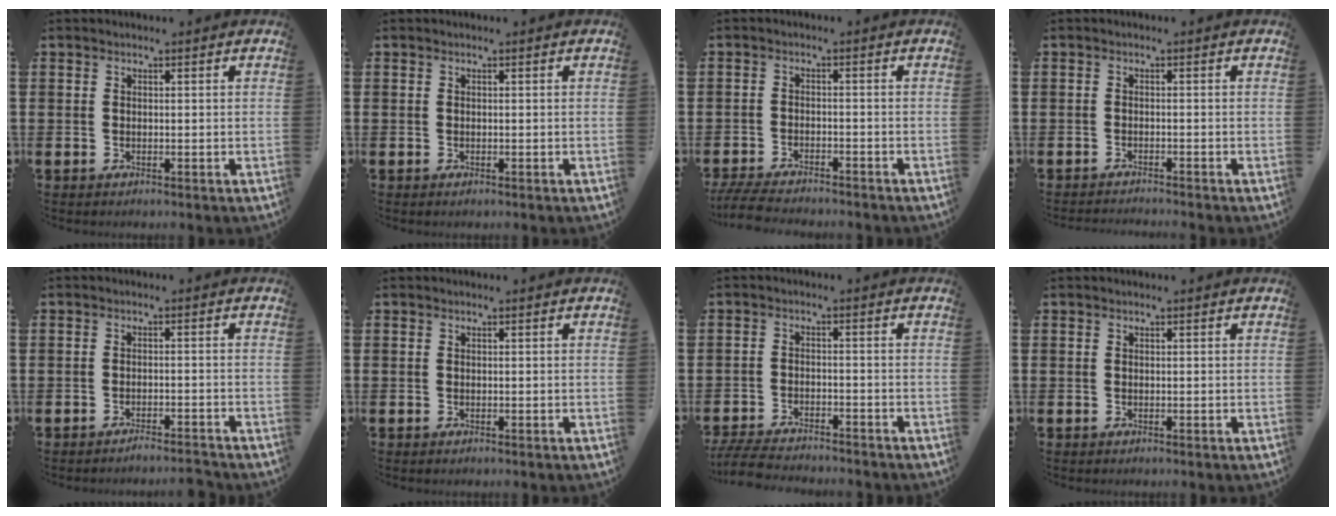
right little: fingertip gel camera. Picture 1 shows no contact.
{"total": 0.0}
{"total": 3.4, "force": [-3.3, 0.2, 0.8], "torque": [-0.020, -0.003, -0.067]}
{"total": 1.0, "force": [-0.9, -0.2, 0.0], "torque": [0.000, 0.001, -0.020]}
{"total": 1.9, "force": [-1.8, -0.1, 0.4], "torque": [-0.007, 0.002, -0.036]}
{"total": 0.0}
{"total": 4.2, "force": [-4.1, 0.4, 0.9], "torque": [-0.025, 0.000, -0.084]}
{"total": 0.0}